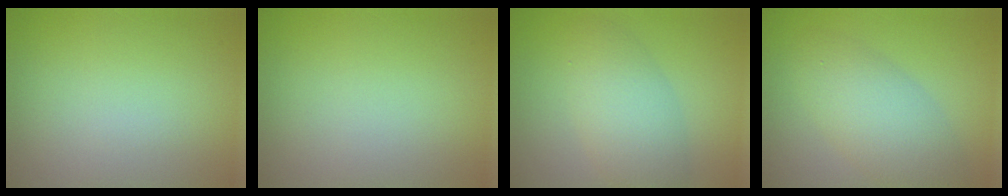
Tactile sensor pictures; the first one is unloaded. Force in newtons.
{"total": 0.0}
{"total": 4.7, "press": 4.7, "slide": 0.1}
{"total": 5.2, "press": 5.2, "slide": 0.1}